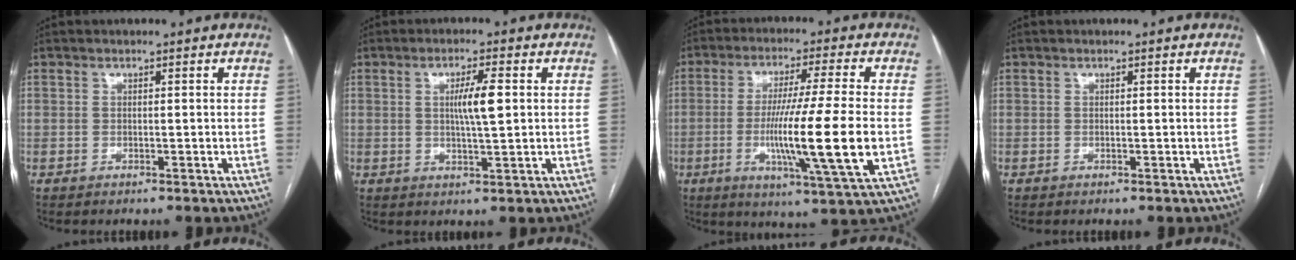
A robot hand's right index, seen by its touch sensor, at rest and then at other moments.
{"total": 5.1, "force": [0.8, 0.3, 5.0], "torque": [-0.088, -0.001, 0.013]}
{"total": 15.7, "force": [-2.6, -1.0, 15.4], "torque": [-0.277, -0.025, -0.050]}
{"total": 0.0}